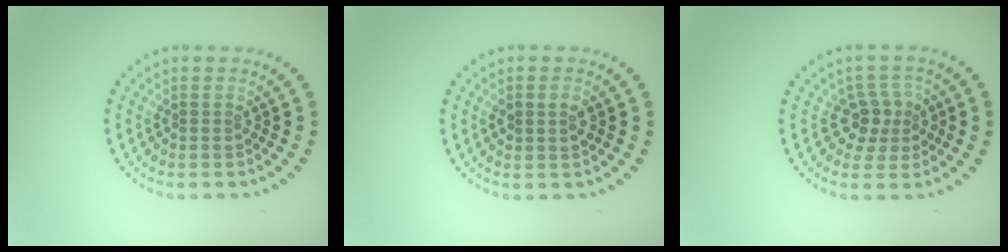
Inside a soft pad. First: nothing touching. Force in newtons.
{"total": 1.5, "press": 1.5, "slide": 0.2}
{"total": 2.7, "press": 2.4, "slide": 1.2}